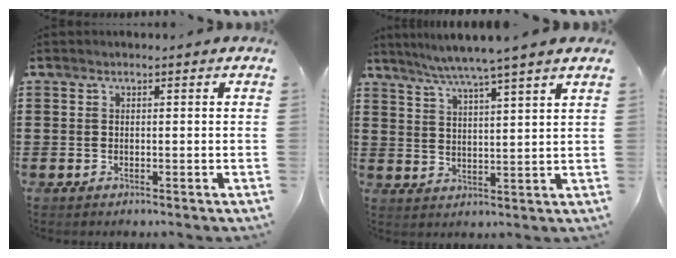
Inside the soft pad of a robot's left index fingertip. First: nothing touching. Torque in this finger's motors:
{"motor_torque": [1.15, -0.98, 0.47, 0.21]}